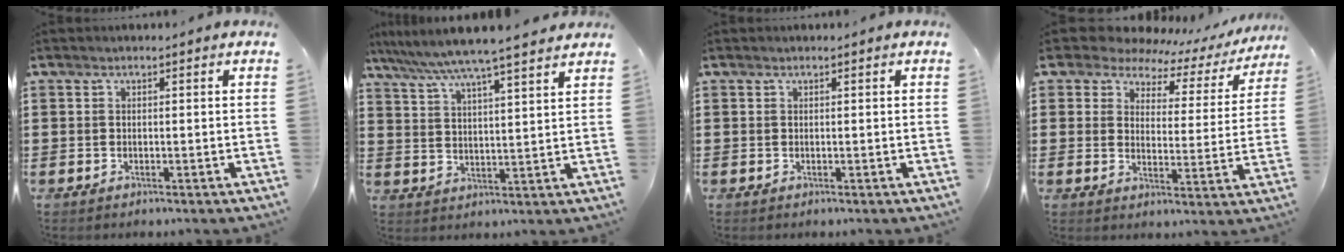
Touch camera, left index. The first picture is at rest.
{"total": 6.2, "force": [5.5, -0.5, 2.9], "torque": [-0.078, -0.032, 0.092]}
{"total": 0.0}
{"total": 5.3, "force": [4.6, 2.3, 1.3], "torque": [-0.048, -0.026, 0.076]}